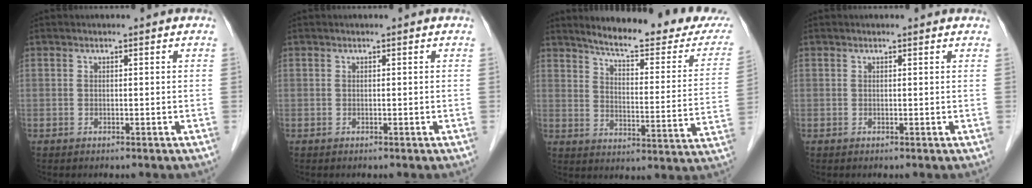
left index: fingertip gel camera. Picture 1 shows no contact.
{"total": 0.0}
{"total": 20.5, "force": [18.5, 2.8, 8.5], "torque": [-0.106, -0.058, 0.224]}
{"total": 0.8, "force": [0.8, 0.2, 0.1], "torque": [-0.008, 0.003, 0.008]}